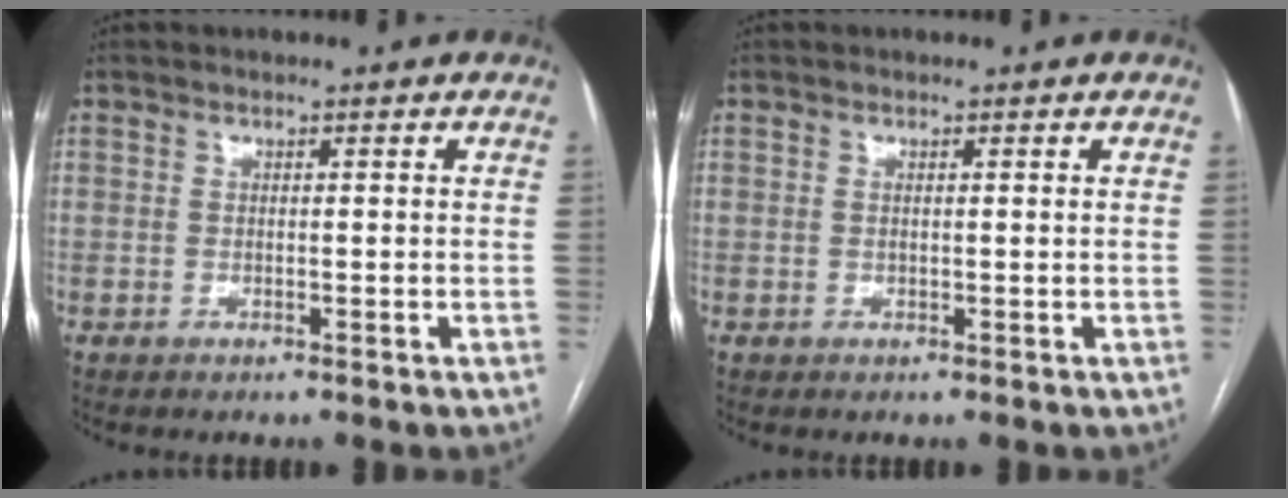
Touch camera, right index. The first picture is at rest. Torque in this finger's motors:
{"motor_torque": [-0.08, 0.22, -0.07, -0.01]}